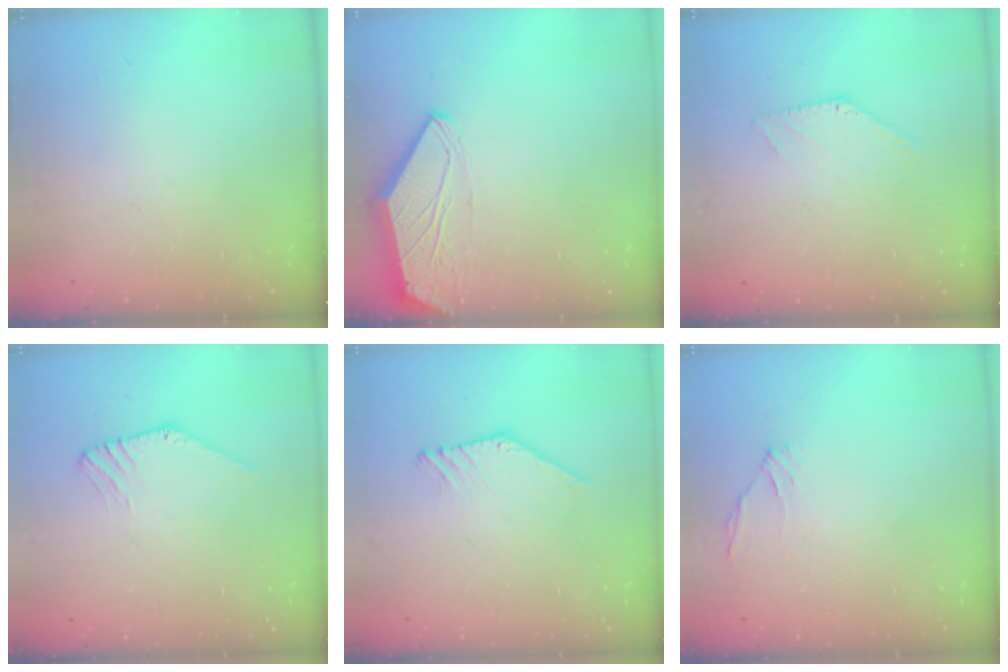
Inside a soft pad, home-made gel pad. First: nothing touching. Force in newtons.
{"total": 0.0}
{"total": 0.8, "press": 0.8, "slide": 0.1}
{"total": 2.7, "press": 2.7, "slide": 0.1}
{"total": 2.0, "press": 2.0, "slide": 0.0}
{"total": 0.7, "press": 0.3, "slide": 0.6}